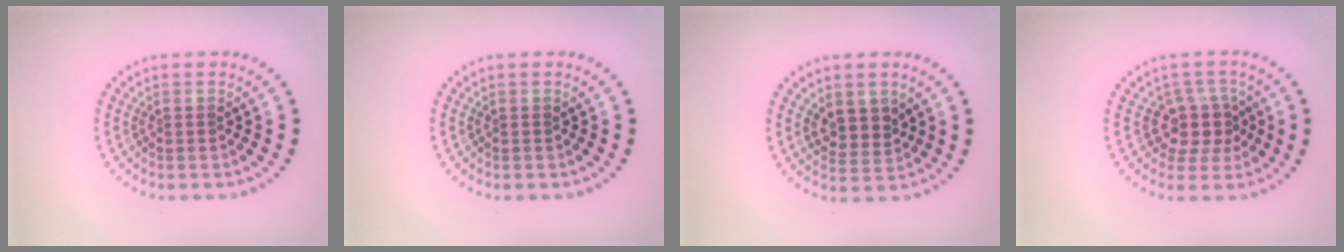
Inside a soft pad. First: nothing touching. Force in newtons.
{"total": 0.0}
{"total": 2.6, "press": 2.3, "slide": 1.1}
{"total": 3.1, "press": 2.5, "slide": 1.9}